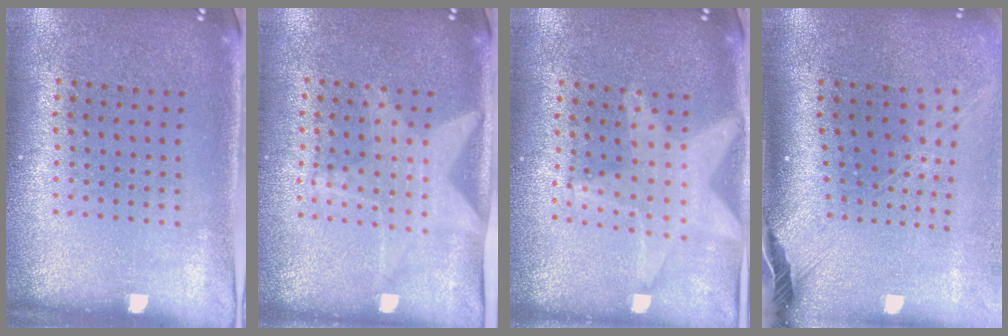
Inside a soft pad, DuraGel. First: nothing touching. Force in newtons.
{"total": 1.4, "press": 1.4, "slide": 0.2}
{"total": 2.0, "press": 1.7, "slide": 1.1}
{"total": 2.7, "press": 1.9, "slide": 1.9}